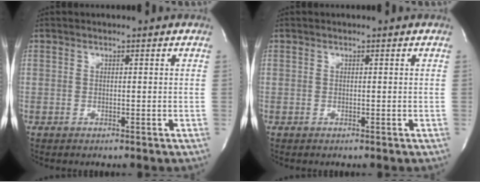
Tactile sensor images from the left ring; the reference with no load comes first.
{"total": 0.0}